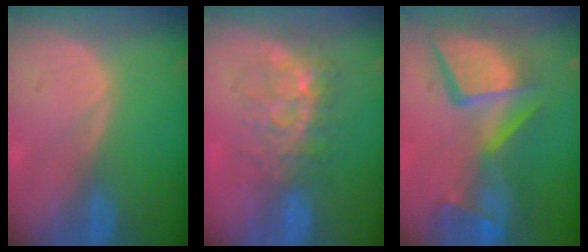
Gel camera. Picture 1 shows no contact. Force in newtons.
{"total": 8.1, "press": 7.3, "slide": 3.7}
{"total": 14.0, "press": 11.3, "slide": 8.2}